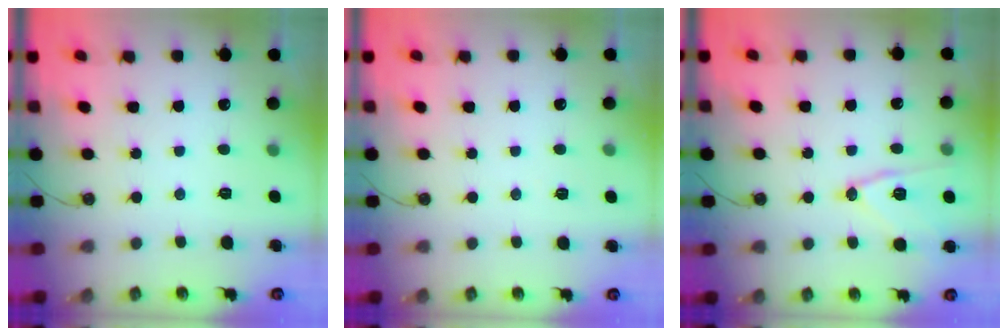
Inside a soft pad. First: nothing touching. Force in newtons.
{"total": 4.6, "press": 1.3, "slide": 4.4}
{"total": 12.6, "press": 12.6, "slide": 0.7}